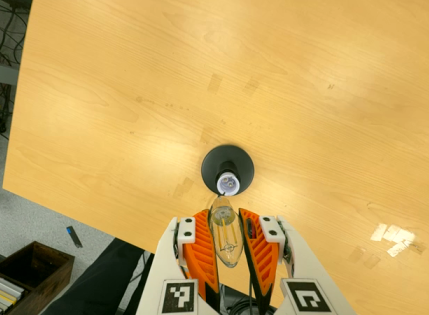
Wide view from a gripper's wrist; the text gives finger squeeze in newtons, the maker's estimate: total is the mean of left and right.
{"total": 21.3, "left": 23.9, "right": 18.6}